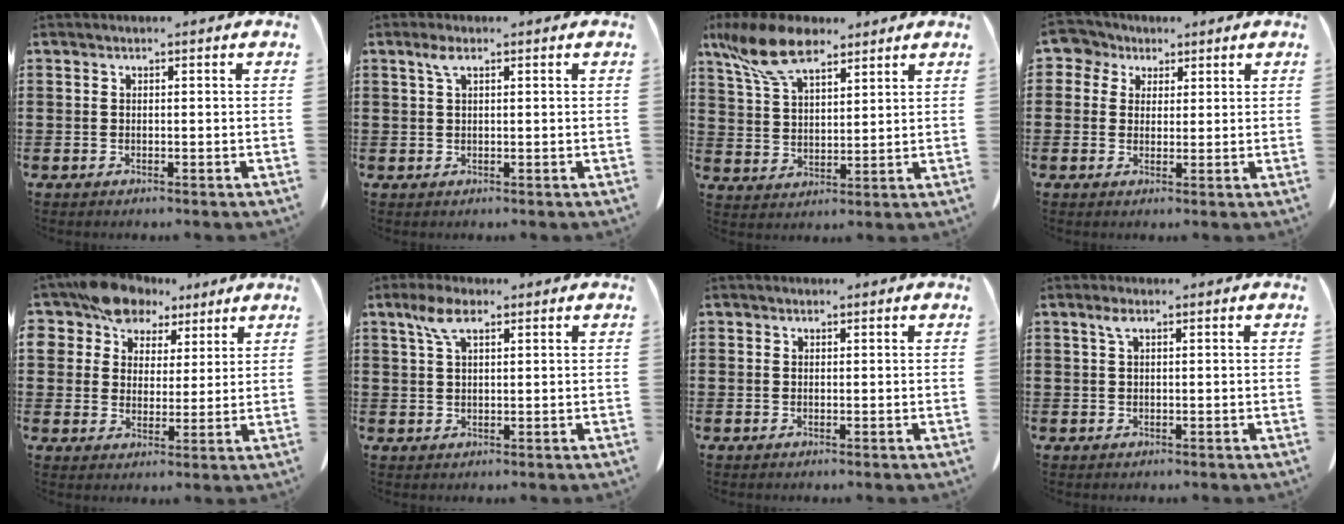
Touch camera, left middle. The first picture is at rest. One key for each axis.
{"total": 2.3, "fx": 1.1, "fy": 0.7, "fz": 2.0, "tx": -0.043, "ty": 0.004, "tz": 0.018}
{"total": 10.4, "fx": 7.3, "fy": 4.2, "fz": 6.1, "tx": -0.144, "ty": -0.011, "tz": 0.137}
{"total": 4.0, "fx": 2.1, "fy": 3.2, "fz": 0.8, "tx": -0.037, "ty": 0.006, "tz": 0.036}
{"total": 8.7, "fx": 7.0, "fy": 4.9, "fz": 1.8, "tx": -0.069, "ty": -0.016, "tz": 0.134}
{"total": 4.7, "fx": 2.5, "fy": 1.8, "fz": 3.6, "tx": -0.080, "ty": 0.007, "tz": 0.045}
{"total": 0.6, "fx": 0.4, "fy": 0.4, "fz": 0.1, "tx": -0.002, "ty": 0.002, "tz": 0.008}
{"total": 1.8, "fx": 0.8, "fy": 0.6, "fz": 1.6, "tx": -0.034, "ty": 0.003, "tz": 0.013}